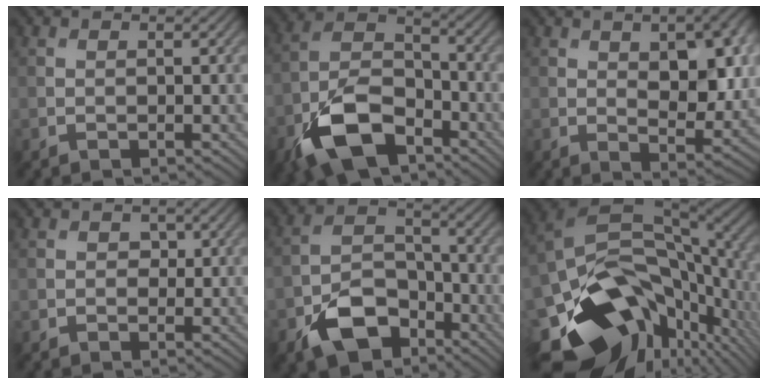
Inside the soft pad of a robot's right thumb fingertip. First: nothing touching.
{"total": 13.3, "force": [-7.7, 6.9, 8.4], "torque": [-0.185, -0.015, -0.156]}
{"total": 10.1, "force": [1.8, 5.4, 8.4], "torque": [-0.129, -0.008, 0.034]}
{"total": 1.2, "force": [-0.1, 1.2, 0.4], "torque": [0.001, -0.004, -0.005]}
{"total": 9.9, "force": [-5.9, 5.8, 5.4], "torque": [-0.108, -0.012, -0.115]}
{"total": 19.8, "force": [-6.8, 12.9, 13.4], "torque": [-0.288, -0.038, -0.096]}